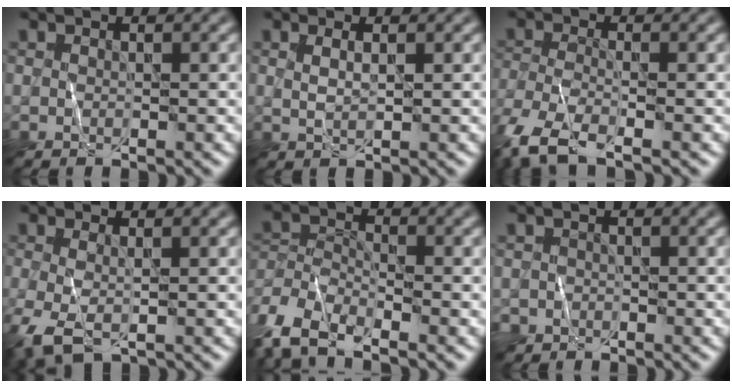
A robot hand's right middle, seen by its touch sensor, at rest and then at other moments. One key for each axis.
{"total": 1.1, "fx": 0.5, "fy": 0.2, "fz": 1.0, "tx": -0.020, "ty": 0.000, "tz": 0.012}
{"total": 6.2, "fx": -4.4, "fy": 2.1, "fz": 3.9, "tx": -0.091, "ty": -0.016, "tz": -0.097}
{"total": 3.8, "fx": -1.3, "fy": 1.9, "fz": 3.1, "tx": -0.076, "ty": -0.010, "tz": -0.027}
{"total": 6.1, "fx": -4.6, "fy": 2.4, "fz": 3.2, "tx": -0.067, "ty": -0.005, "tz": -0.102}
{"total": 1.7, "fx": -1.1, "fy": 1.2, "fz": -0.1, "tx": 0.013, "ty": 0.005, "tz": -0.021}